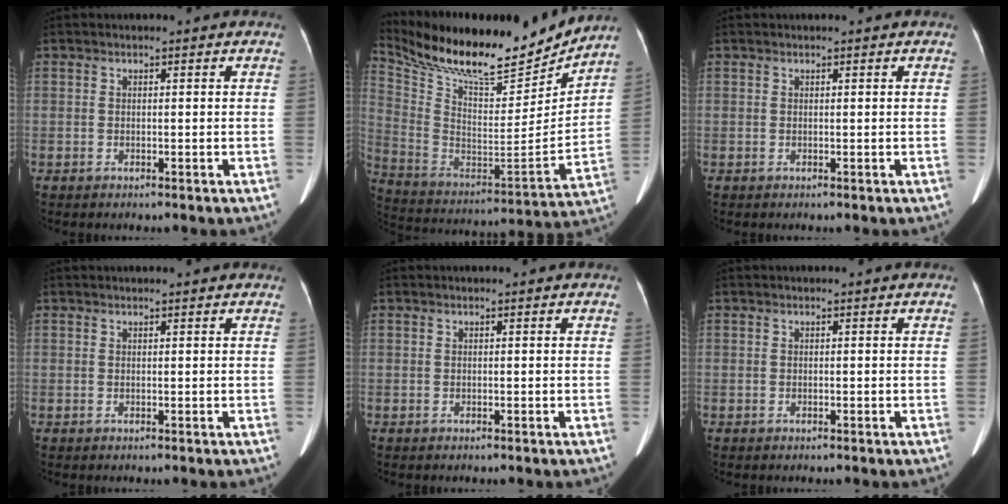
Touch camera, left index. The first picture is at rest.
{"total": 25.0, "force": [21.9, 5.6, 10.7], "torque": [-0.214, -0.020, 0.351]}
{"total": 0.0}
{"total": 1.6, "force": [1.5, 0.2, 0.6], "torque": [-0.012, 0.013, 0.015]}
{"total": 0.0}
{"total": 0.0}